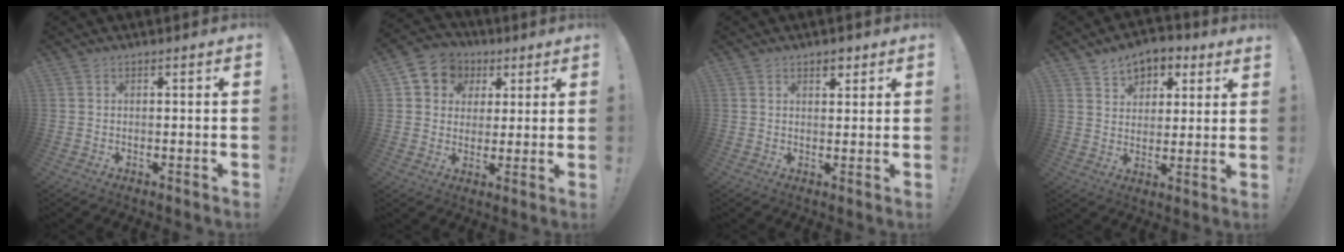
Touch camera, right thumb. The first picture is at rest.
{"total": 8.7, "force": [2.8, 7.8, 2.6], "torque": [-0.040, -0.010, 0.061]}
{"total": 2.9, "force": [1.9, 1.7, 1.3], "torque": [-0.008, -0.008, 0.031]}
{"total": 7.6, "force": [4.7, 5.4, 2.4], "torque": [-0.030, -0.024, 0.090]}